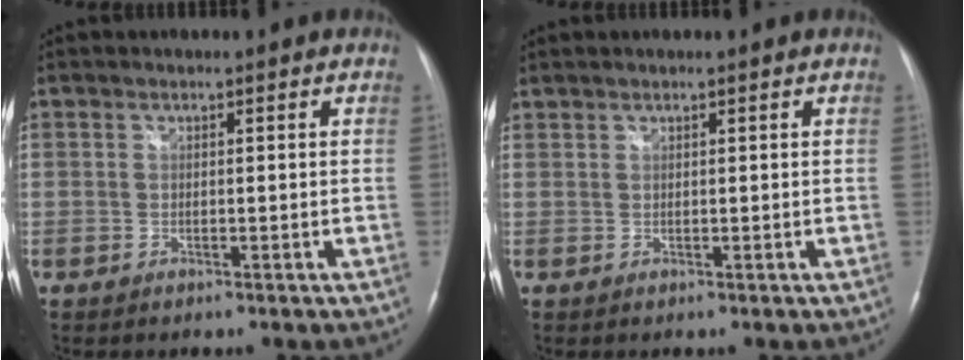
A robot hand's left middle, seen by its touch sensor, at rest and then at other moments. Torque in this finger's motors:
{"motor_torque": [0.62, -0.45, 0.54, 0.09]}